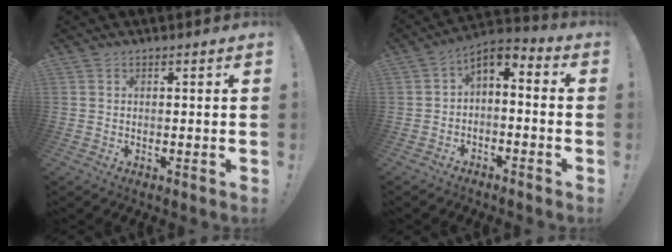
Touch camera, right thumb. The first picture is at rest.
{"total": 3.8, "force": [-1.9, 2.1, 2.6], "torque": [-0.042, 0.012, -0.032]}